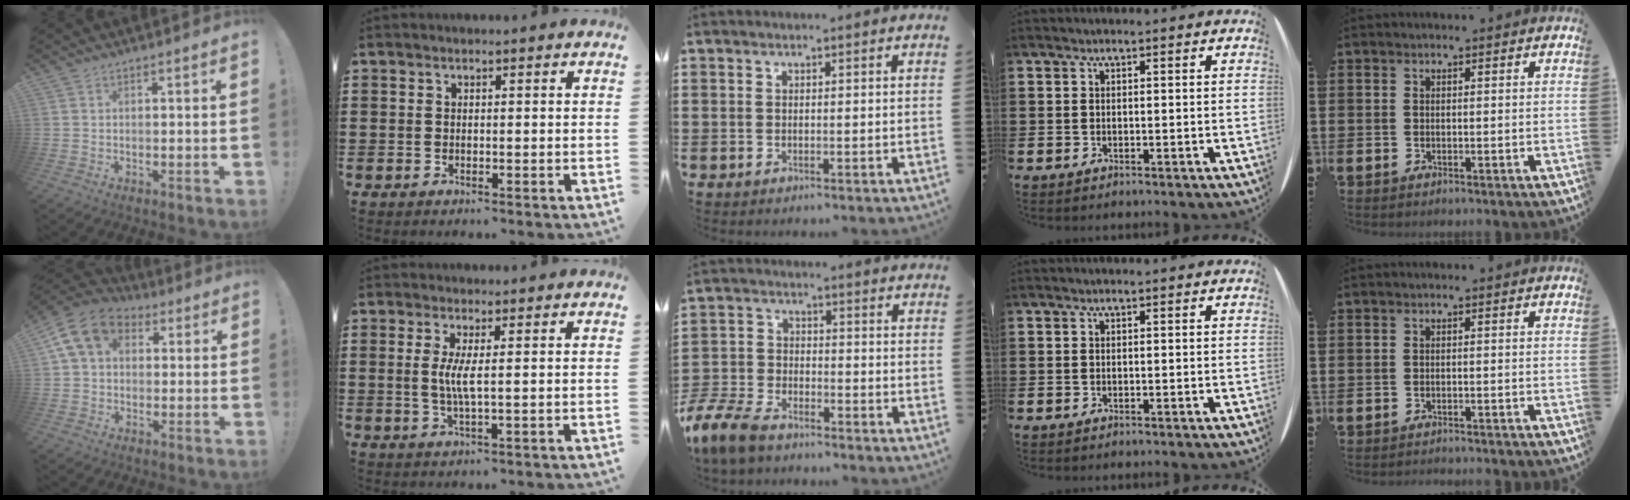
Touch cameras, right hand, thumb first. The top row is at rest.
{"thumb": {"total": 12.7, "force": [4.2, 9.4, 7.5], "torque": [-0.117, 0.001, 0.088]}, "index": {"total": 3.6, "force": [0.3, 0.0, 3.6], "torque": [-0.077, -0.008, 0.002]}, "middle": {"total": 7.9, "force": [-7.0, 2.5, 2.9], "torque": [-0.085, 0.008, -0.143]}, "little": {"total": 0.8, "force": [-0.8, -0.1, 0.0], "torque": [-0.001, 0.001, -0.016]}}